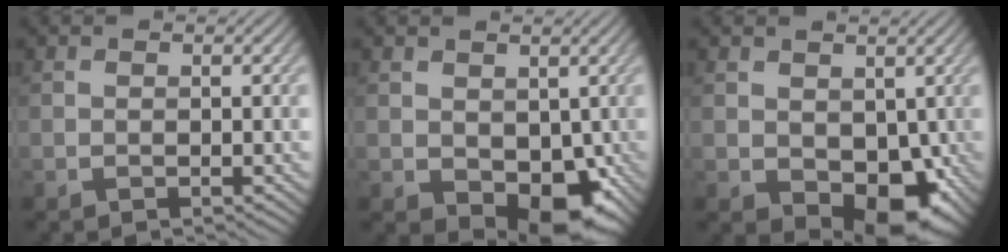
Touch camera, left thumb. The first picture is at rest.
{"total": 7.1, "force": [-0.9, 4.9, 5.1], "torque": [-0.084, -0.026, -0.005]}
{"total": 7.6, "force": [-0.8, 5.3, 5.4], "torque": [-0.087, -0.026, -0.003]}